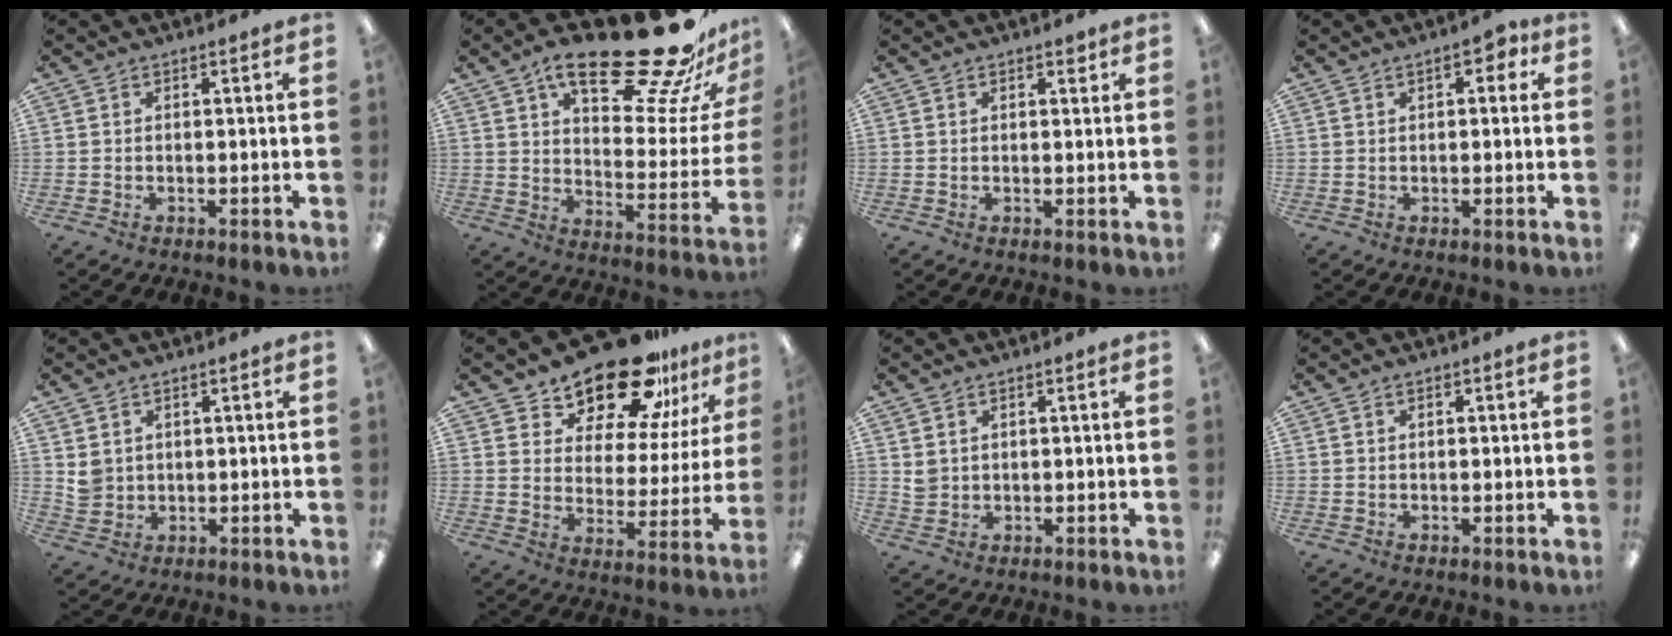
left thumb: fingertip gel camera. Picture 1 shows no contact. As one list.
[{"total": 28.6, "force": [19.6, 9.1, 18.7], "torque": [-0.256, -0.140, 0.313]}, {"total": 1.7, "force": [1.0, 0.9, 1.0], "torque": [-0.004, -0.004, 0.014]}, {"total": 4.3, "force": [1.8, 2.1, 3.3], "torque": [-0.044, 0.000, 0.025]}, {"total": 3.9, "force": [1.6, 3.5, 0.6], "torque": [-0.013, 0.001, 0.031]}, {"total": 20.1, "force": [16.9, 7.3, 8.0], "torque": [-0.136, -0.130, 0.296]}, {"total": 2.9, "force": [1.4, 2.5, 0.6], "torque": [-0.016, 0.005, 0.028]}, {"total": 0.8, "force": [0.4, 0.5, 0.5], "torque": [-0.002, 0.000, 0.005]}]